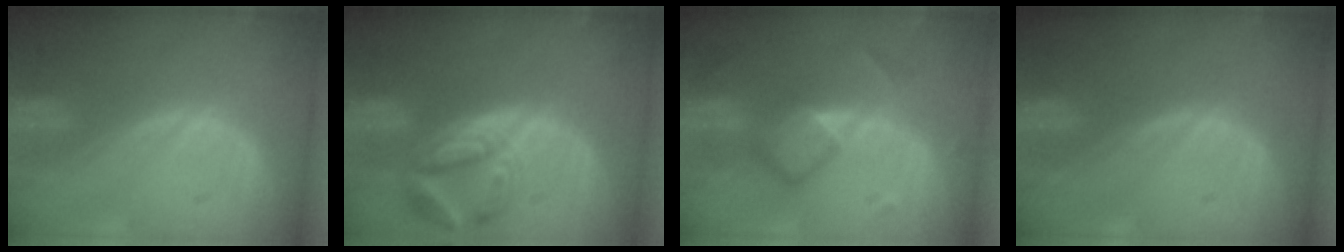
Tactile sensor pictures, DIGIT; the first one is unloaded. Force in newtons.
{"total": 7.4, "press": 6.6, "slide": 3.5}
{"total": 5.8, "press": 5.8, "slide": 0.1}
{"total": 0.0}